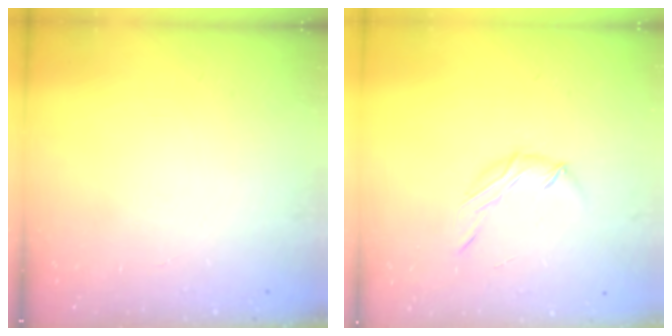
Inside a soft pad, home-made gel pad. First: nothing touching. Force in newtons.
{"total": 6.4, "press": 6.4, "slide": 0.7}